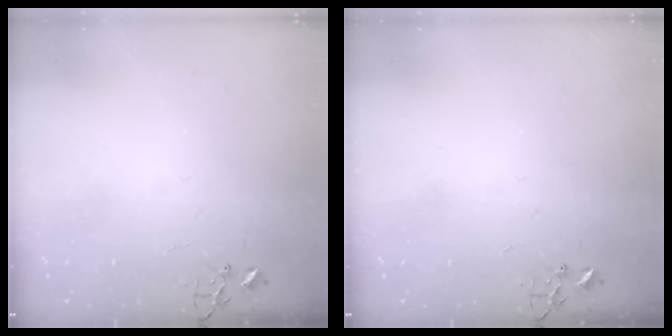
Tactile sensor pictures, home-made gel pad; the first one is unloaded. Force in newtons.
{"total": 0.0}